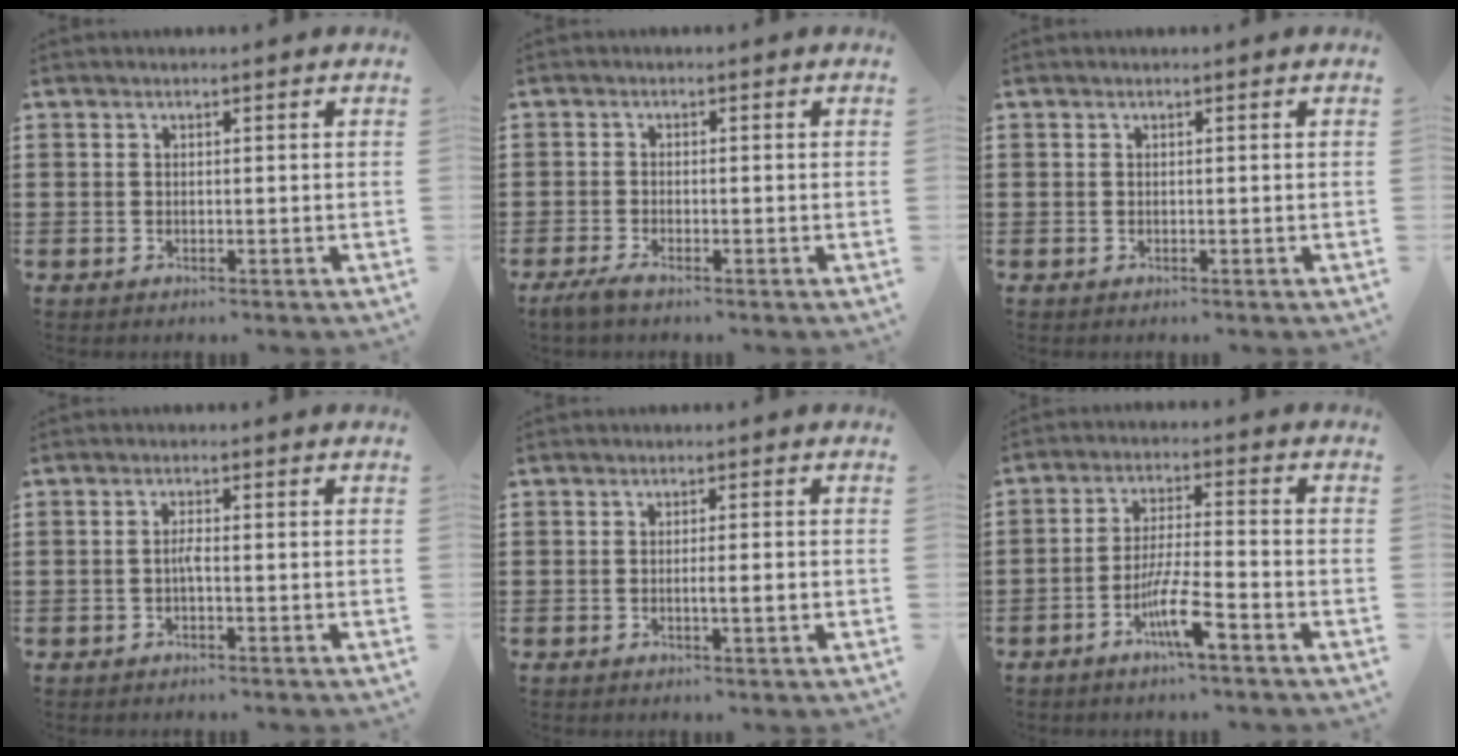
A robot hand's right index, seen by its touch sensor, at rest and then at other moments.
{"total": 2.0, "force": [-1.4, 0.2, 1.4], "torque": [-0.037, -0.007, -0.031]}
{"total": 0.0}
{"total": 1.7, "force": [-0.5, 0.1, 1.6], "torque": [-0.033, 0.000, -0.009]}
{"total": 2.4, "force": [-0.5, -0.1, 2.3], "torque": [-0.038, -0.005, -0.011]}
{"total": 7.3, "force": [-4.0, 0.7, 6.1], "torque": [-0.125, -0.009, -0.075]}